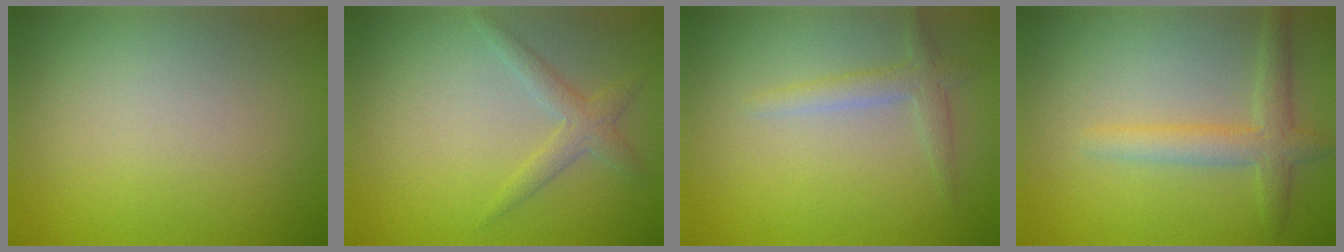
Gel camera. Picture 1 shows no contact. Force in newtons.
{"total": 2.0, "press": 2.0, "slide": 0.1}
{"total": 2.0, "press": 2.0, "slide": 0.2}
{"total": 3.0, "press": 3.0, "slide": 0.2}